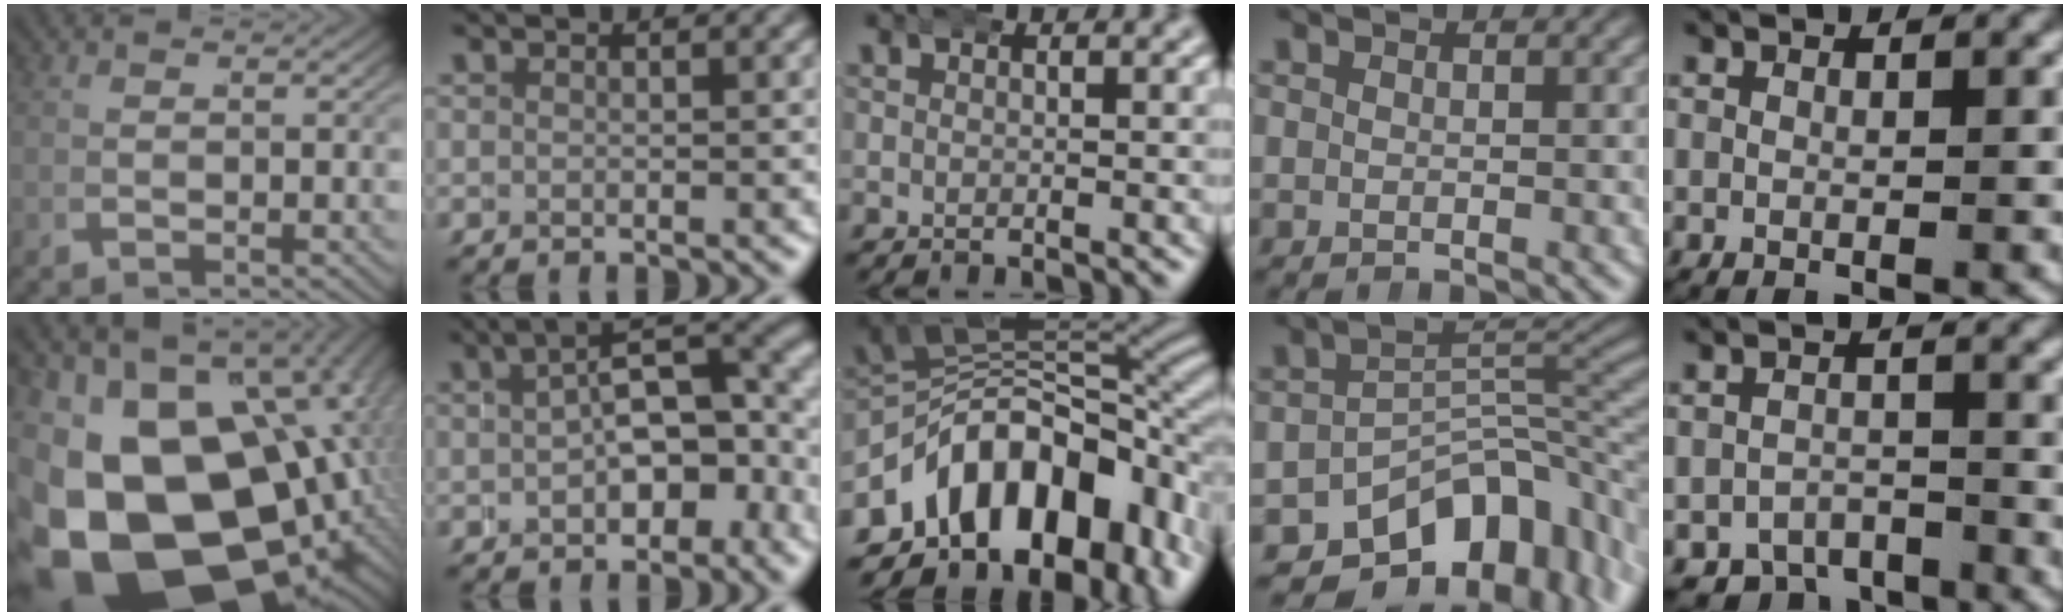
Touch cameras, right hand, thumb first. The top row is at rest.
{"thumb": {"total": 27.7, "force": [-6.7, 18.6, 19.3], "torque": [-0.359, -0.105, -0.064]}, "index": {"total": 6.2, "force": [0.3, 3.0, 5.4], "torque": [-0.061, 0.002, 0.011]}, "middle": {"total": 21.8, "force": [-4.8, 15.7, 14.3], "torque": [-0.246, -0.028, -0.071]}, "ring": {"total": 13.5, "force": [-7.0, 7.8, 8.5], "torque": [-0.104, -0.021, -0.098]}, "little": {"total": 6.1, "force": [-4.9, 3.4, 1.2], "torque": [0.003, -0.016, -0.087]}}